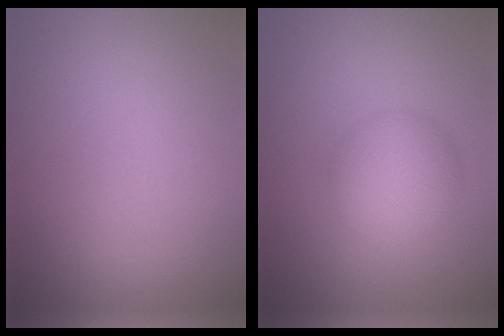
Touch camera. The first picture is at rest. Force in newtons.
{"total": 4.4, "press": 4.4, "slide": 0.2}